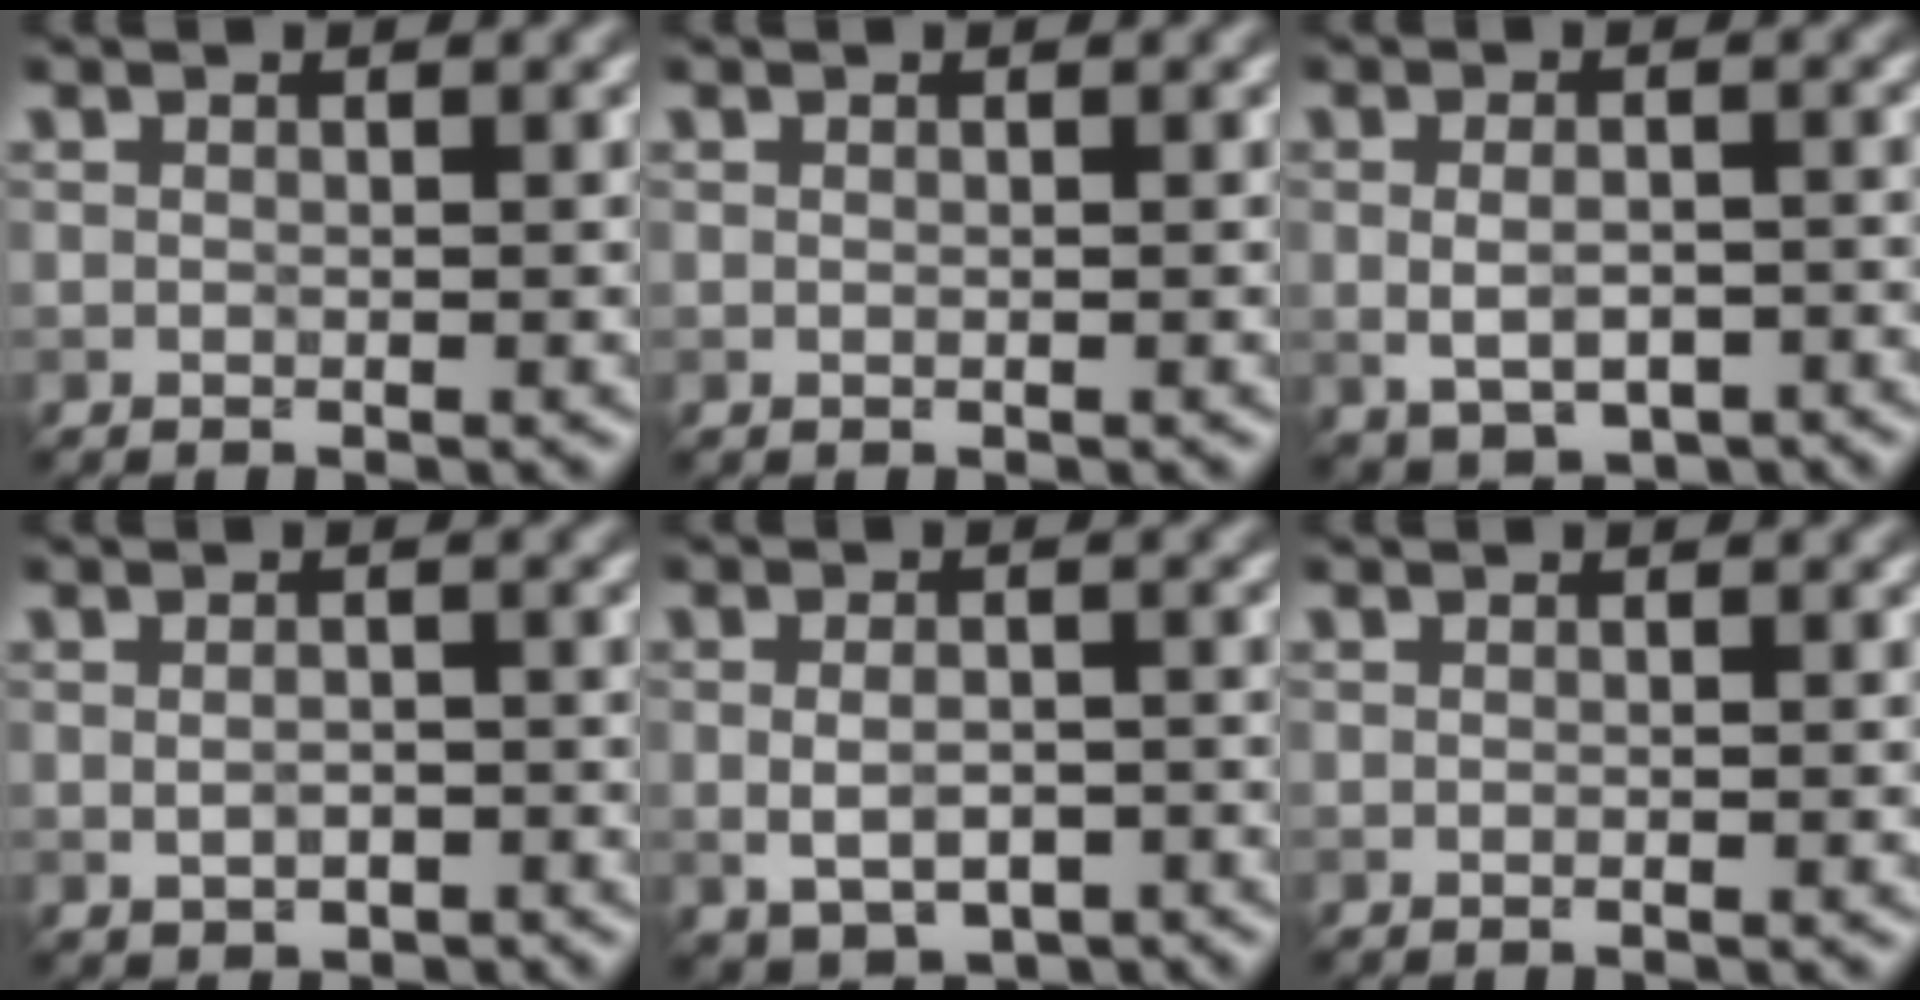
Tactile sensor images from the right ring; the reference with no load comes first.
{"total": 0.0}
{"total": 4.0, "force": [-1.1, 2.4, 3.0], "torque": [-0.055, -0.007, -0.015]}
{"total": 2.2, "force": [-0.8, 1.4, 1.5], "torque": [-0.027, -0.003, -0.011]}
{"total": 4.5, "force": [-1.5, 2.8, 3.2], "torque": [-0.053, -0.005, -0.022]}
{"total": 0.0}